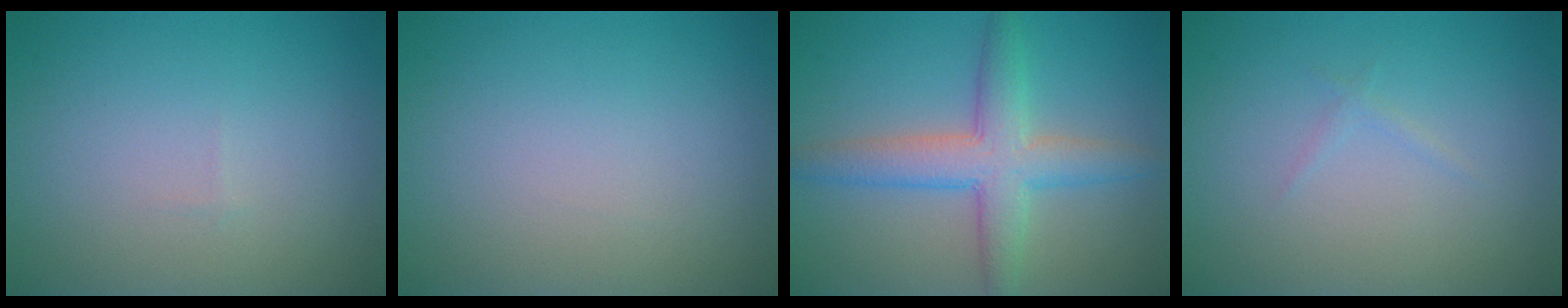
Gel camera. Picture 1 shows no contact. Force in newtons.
{"total": 0.0}
{"total": 5.1, "press": 5.1, "slide": 0.2}
{"total": 0.5, "press": 0.5, "slide": 0.1}